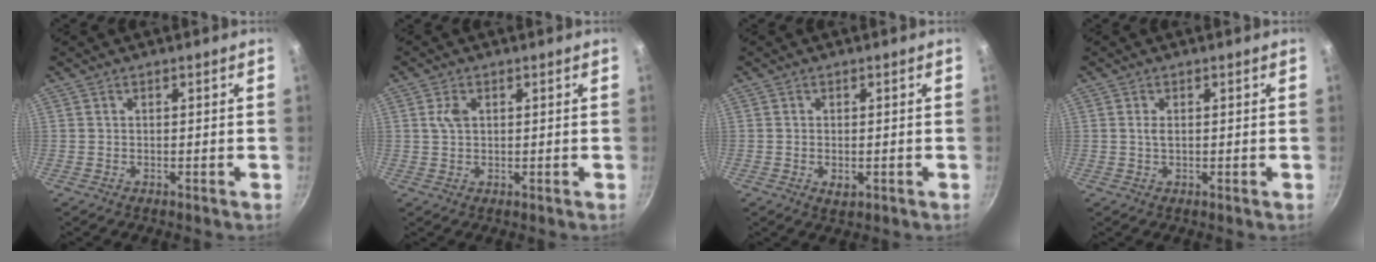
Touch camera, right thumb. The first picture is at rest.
{"total": 2.7, "force": [0.7, 1.6, 2.0], "torque": [-0.040, 0.002, 0.016]}
{"total": 1.9, "force": [-0.4, 1.1, 1.5], "torque": [-0.024, -0.001, -0.005]}
{"total": 1.3, "force": [0.3, 0.5, 1.1], "torque": [-0.023, -0.002, 0.007]}